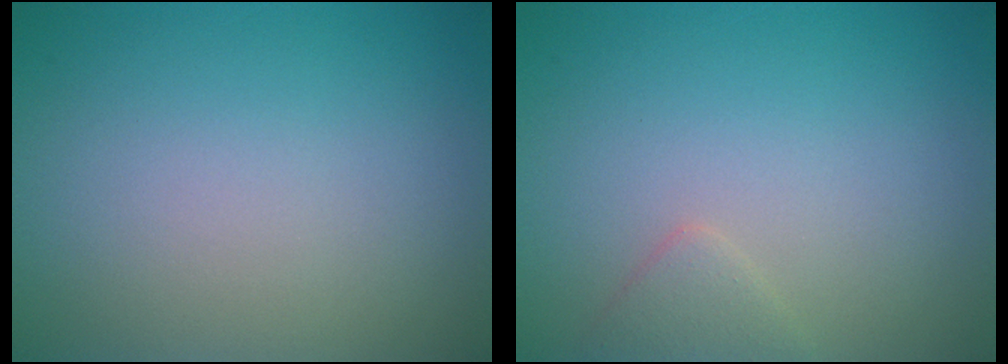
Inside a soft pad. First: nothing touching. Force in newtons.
{"total": 1.3, "press": 1.3, "slide": 0.0}